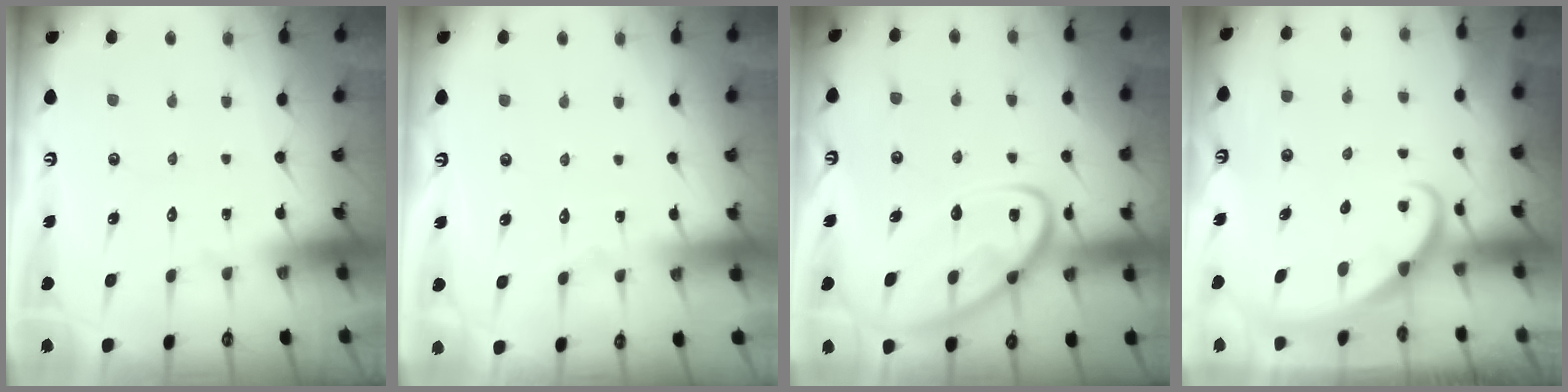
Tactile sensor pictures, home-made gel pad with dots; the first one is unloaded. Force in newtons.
{"total": 1.8, "press": 1.8, "slide": 0.2}
{"total": 12.7, "press": 12.7, "slide": 1.1}
{"total": 2.5, "press": 2.5, "slide": 0.3}